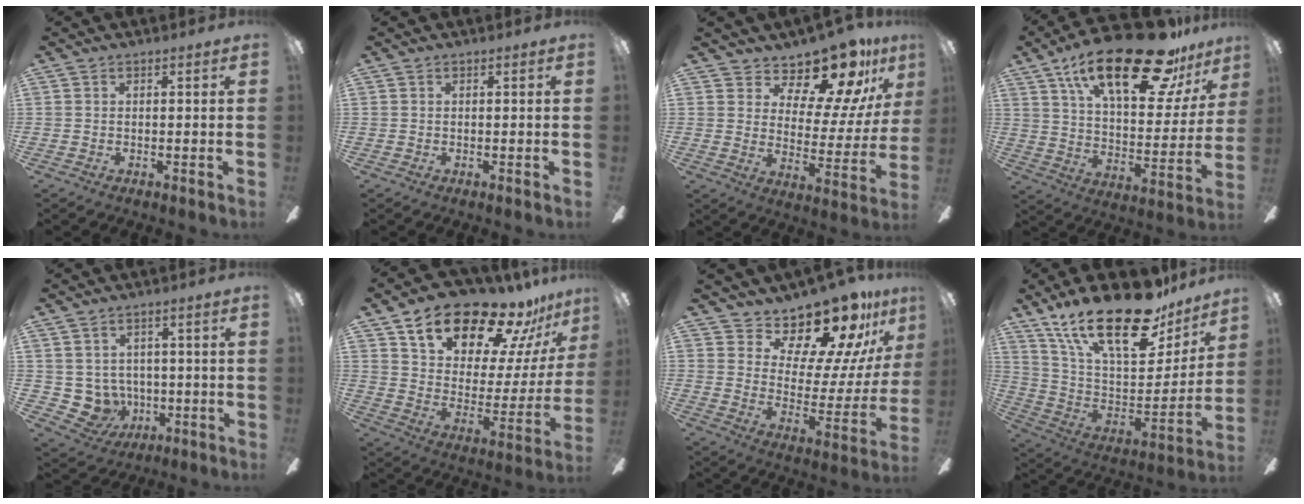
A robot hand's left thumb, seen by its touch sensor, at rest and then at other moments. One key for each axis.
{"total": 0.0}
{"total": 15.9, "fx": 13.0, "fy": 5.9, "fz": 7.1, "tx": -0.110, "ty": -0.105, "tz": 0.221}
{"total": 28.2, "fx": 18.1, "fy": 10.4, "fz": 19.1, "tx": -0.297, "ty": -0.101, "tz": 0.295}
{"total": 6.5, "fx": 1.3, "fy": 6.3, "fz": 1.3, "tx": -0.061, "ty": -0.014, "tz": 0.033}
{"total": 22.3, "fx": 17.0, "fy": 9.5, "fz": 10.9, "tx": -0.184, "ty": -0.109, "tz": 0.297}
{"total": 18.2, "fx": 16.0, "fy": 5.9, "fz": 6.4, "tx": -0.098, "ty": -0.139, "tz": 0.271}
{"total": 26.9, "fx": 17.8, "fy": 10.4, "fz": 17.2, "tx": -0.290, "ty": -0.103, "tz": 0.304}